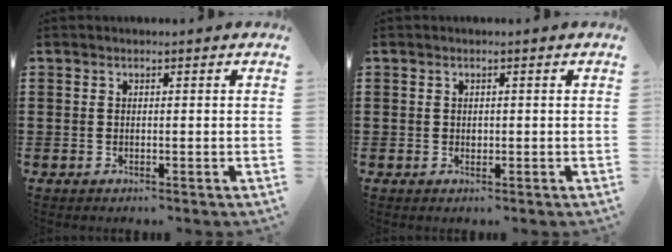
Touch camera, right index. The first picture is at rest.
{"total": 0.7, "force": [0.1, 0.6, 0.4], "torque": [-0.009, 0.003, 0.002]}